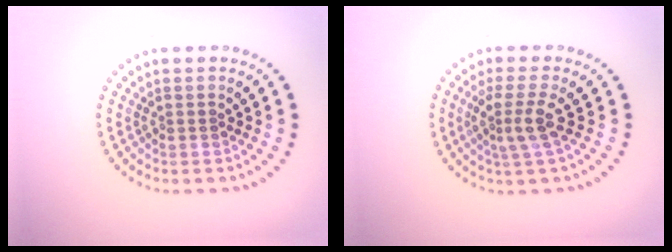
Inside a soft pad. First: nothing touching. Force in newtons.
{"total": 2.8, "press": 2.1, "slide": 1.8}